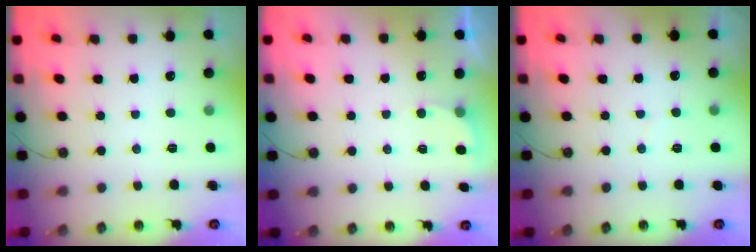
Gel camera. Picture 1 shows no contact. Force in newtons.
{"total": 3.0, "press": 2.9, "slide": 0.8}
{"total": 1.6, "press": 1.5, "slide": 0.1}